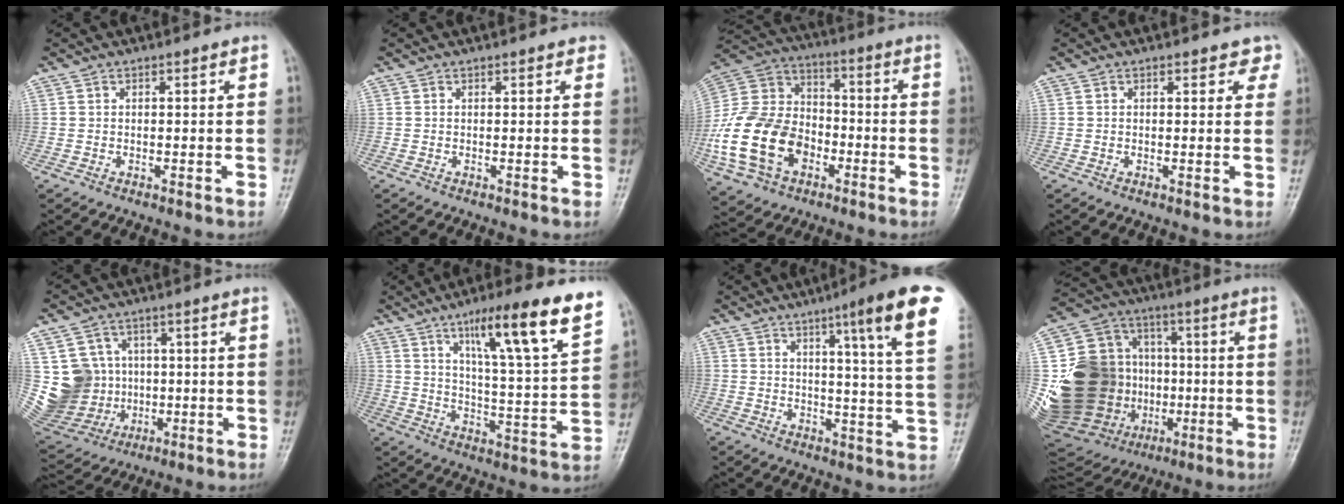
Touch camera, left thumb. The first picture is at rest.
{"total": 0.8, "force": [0.6, 0.4, 0.4], "torque": [-0.003, -0.001, 0.001]}
{"total": 20.1, "force": [-6.5, 14.7, 12.1], "torque": [-0.226, 0.049, -0.117]}
{"total": 2.7, "force": [1.9, 1.9, 0.8], "torque": [0.026, -0.006, 0.013]}
{"total": 14.4, "force": [1.2, 13.4, 5.0], "torque": [-0.077, 0.020, 0.049]}
{"total": 17.5, "force": [10.4, 1.7, 13.9], "torque": [-0.200, -0.047, 0.163]}
{"total": 15.6, "force": [7.8, 0.7, 13.5], "torque": [-0.175, -0.035, 0.093]}
{"total": 31.3, "force": [-3.1, 24.3, 19.4], "torque": [-0.385, 0.053, -0.026]}